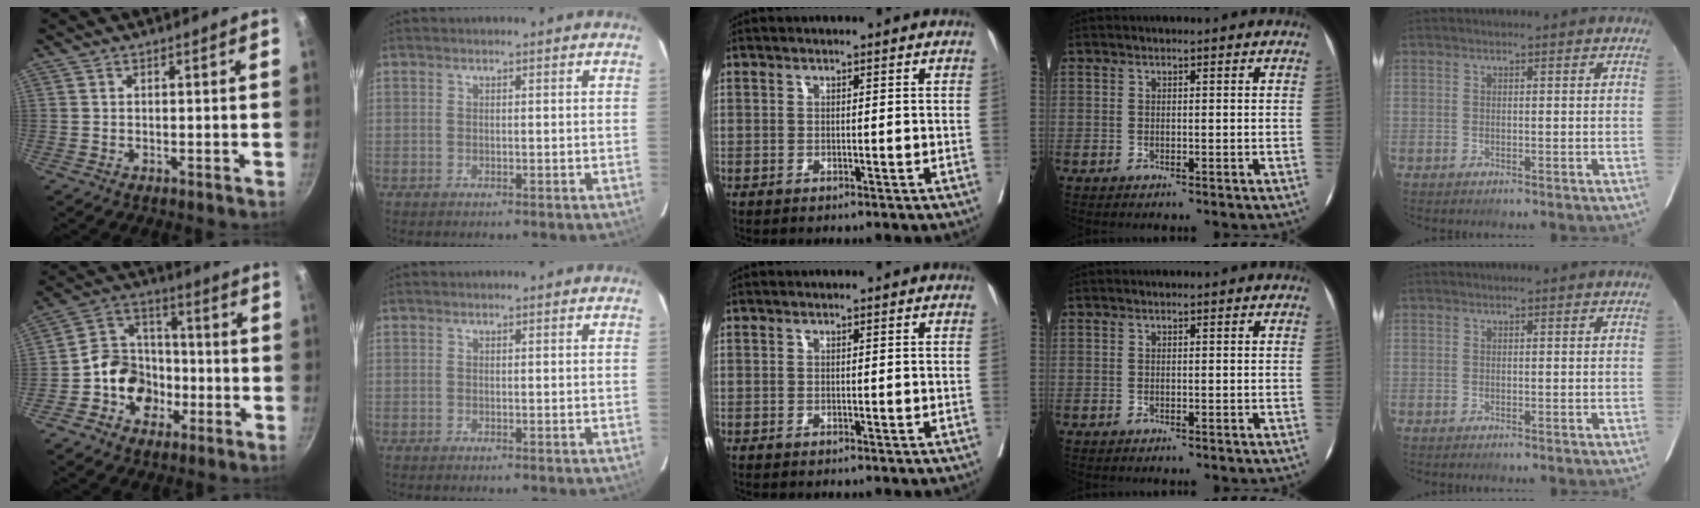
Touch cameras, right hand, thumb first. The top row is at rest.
{"thumb": {"total": 12.4, "force": [-4.0, 10.3, 5.6], "torque": [-0.054, 0.049, -0.076]}}